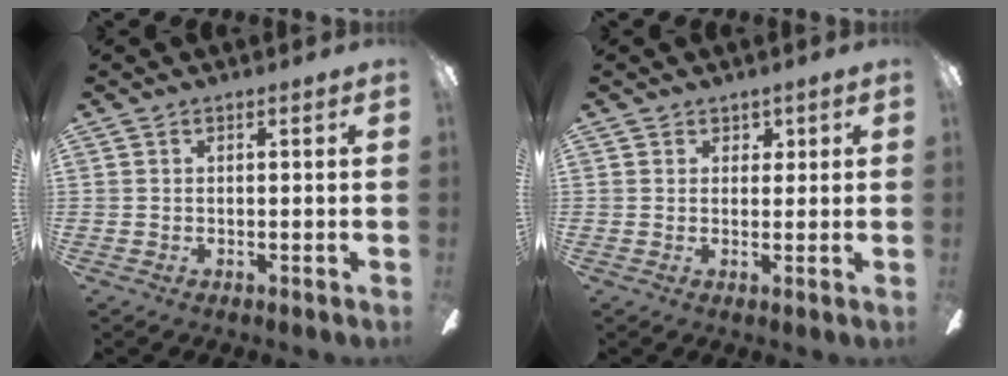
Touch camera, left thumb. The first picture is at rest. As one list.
[{"total": 1.6, "force": [1.1, 1.1, 0.1], "torque": [0.005, 0.000, 0.019]}]